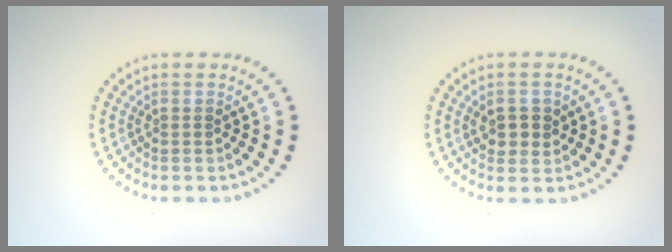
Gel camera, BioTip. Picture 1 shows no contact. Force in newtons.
{"total": 2.3, "press": 2.2, "slide": 0.5}